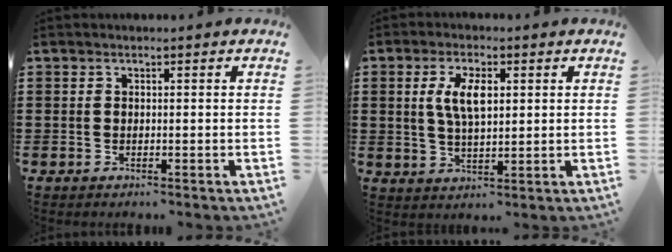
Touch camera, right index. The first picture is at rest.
{"total": 5.9, "force": [1.4, 2.4, 5.2], "torque": [-0.108, 0.007, 0.023]}